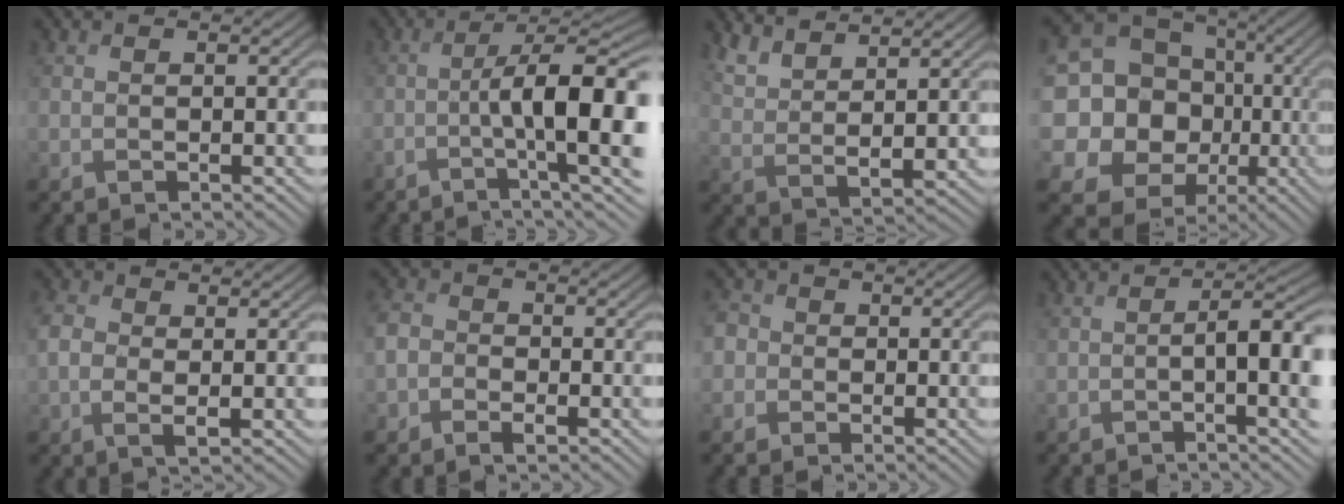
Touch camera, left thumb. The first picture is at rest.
{"total": 12.7, "force": [-2.1, 3.2, 12.1], "torque": [-0.176, -0.003, -0.034]}
{"total": 5.8, "force": [5.0, 1.2, 2.8], "torque": [-0.068, -0.003, 0.104]}
{"total": 20.2, "force": [-0.3, 18.4, 8.2], "torque": [-0.239, 0.031, -0.016]}
{"total": 3.9, "force": [0.1, 2.5, 3.0], "torque": [-0.078, -0.004, -0.001]}
{"total": 3.8, "force": [-1.8, 2.9, 1.7], "torque": [-0.041, -0.005, -0.048]}
{"total": 3.6, "force": [-0.4, 3.5, 0.9], "torque": [-0.030, 0.008, -0.029]}
{"total": 6.4, "force": [-1.3, 1.5, 6.1], "torque": [-0.092, 0.000, -0.025]}